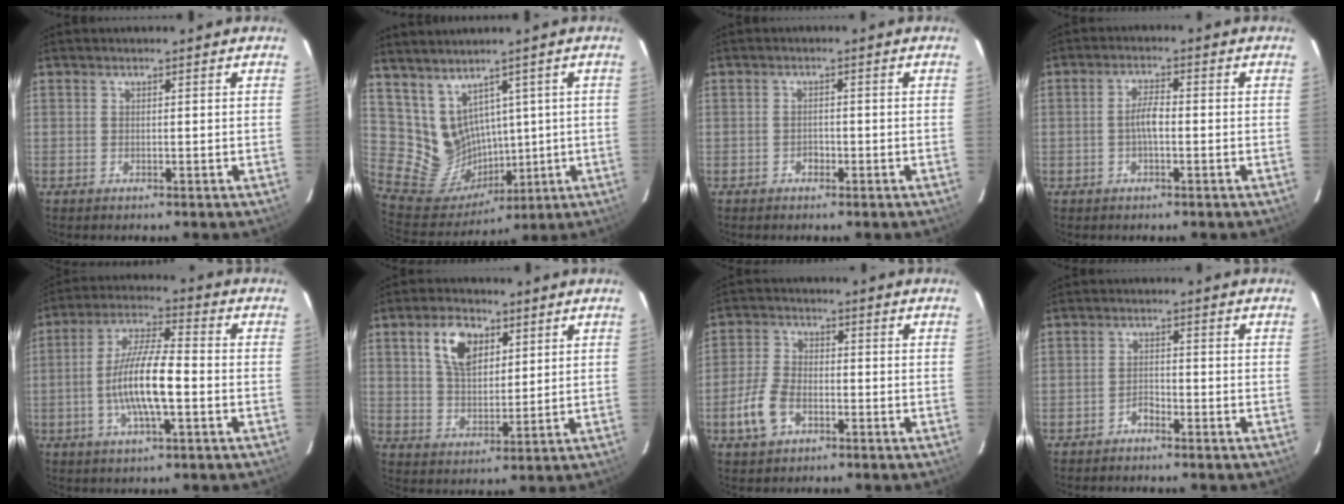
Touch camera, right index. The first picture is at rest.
{"total": 10.5, "force": [4.8, 8.4, 4.0], "torque": [-0.095, -0.007, 0.126]}
{"total": 1.3, "force": [-0.8, 0.9, 0.3], "torque": [-0.004, 0.002, -0.010]}
{"total": 3.3, "force": [-0.8, 1.0, 3.1], "torque": [-0.062, 0.007, -0.014]}
{"total": 11.7, "force": [-2.7, 2.4, 11.1], "torque": [-0.219, 0.002, -0.052]}
{"total": 9.0, "force": [4.0, 5.1, 6.2], "torque": [-0.114, 0.015, 0.076]}
{"total": 7.2, "force": [-3.3, 4.2, 4.8], "torque": [-0.111, 0.005, -0.059]}
{"total": 1.7, "force": [-1.6, 0.5, 0.5], "torque": [-0.009, 0.003, -0.026]}